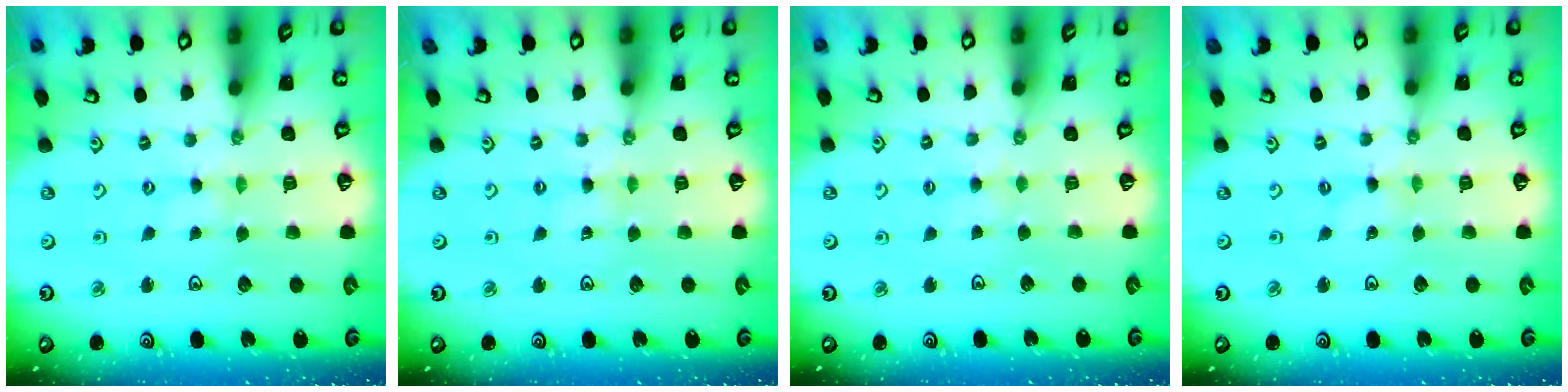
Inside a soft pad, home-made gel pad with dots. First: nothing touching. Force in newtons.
{"total": 1.4, "press": 1.3, "slide": 0.2}
{"total": 2.4, "press": 2.4, "slide": 0.5}
{"total": 0.0}